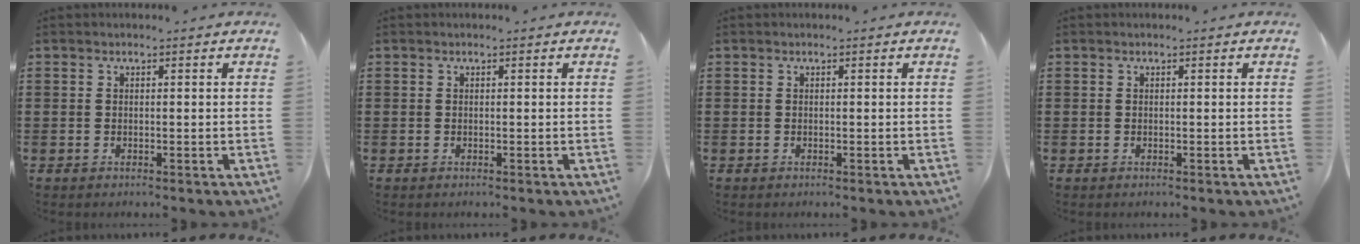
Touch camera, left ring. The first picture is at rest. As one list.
[{"total": 0.0}, {"total": 0.0}, {"total": 0.0}]